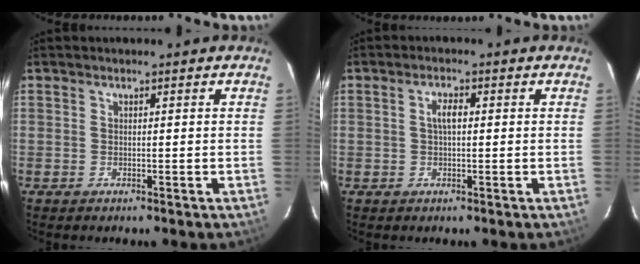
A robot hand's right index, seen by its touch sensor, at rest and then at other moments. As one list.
[{"total": 2.4, "force": [0.3, 1.0, 2.2], "torque": [-0.042, 0.007, 0.005]}]